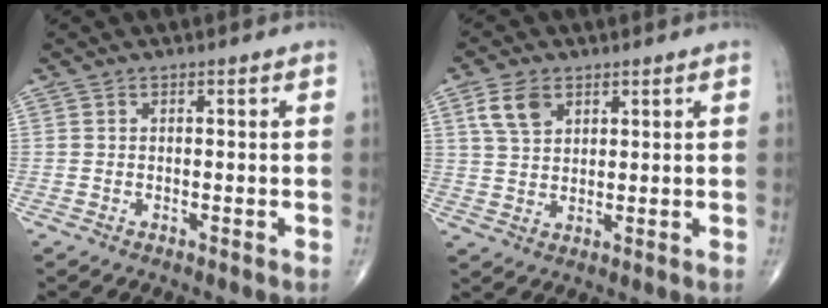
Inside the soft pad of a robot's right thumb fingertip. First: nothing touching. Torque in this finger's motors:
{"motor_torque": [-0.03, 0.09, 0.12, -0.07, 0.12]}